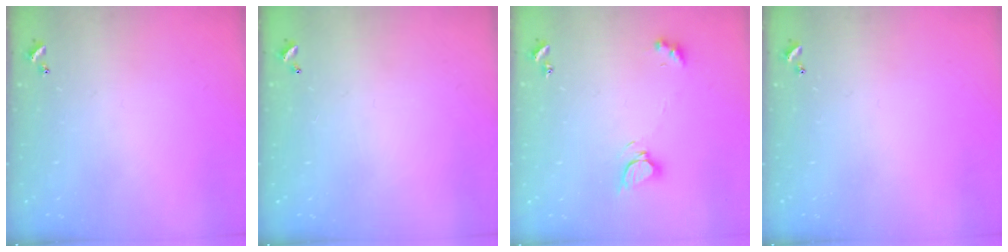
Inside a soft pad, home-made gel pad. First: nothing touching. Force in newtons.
{"total": 2.9, "press": 2.9, "slide": 0.1}
{"total": 5.5, "press": 5.5, "slide": 0.7}
{"total": 0.0}